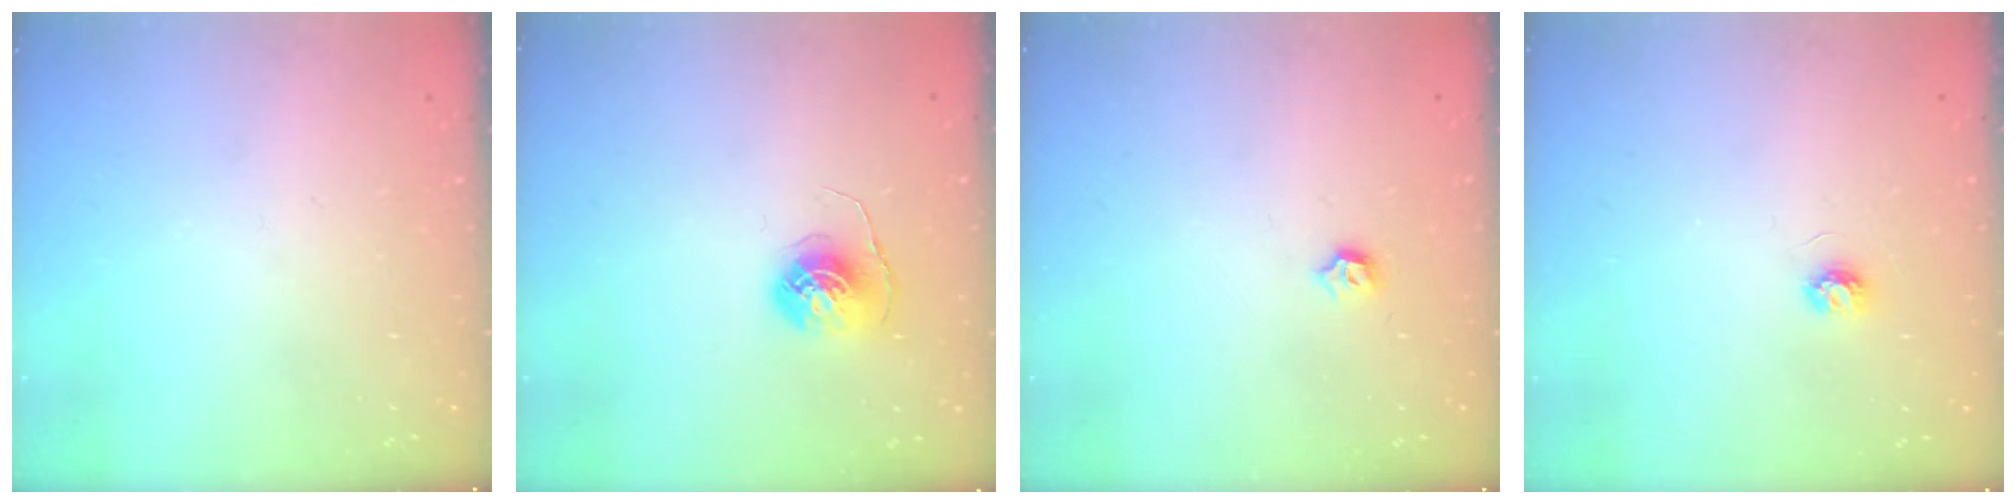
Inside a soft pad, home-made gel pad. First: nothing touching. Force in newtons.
{"total": 6.0, "press": 6.0, "slide": 0.3}
{"total": 3.4, "press": 3.3, "slide": 0.7}
{"total": 3.4, "press": 3.4, "slide": 0.4}